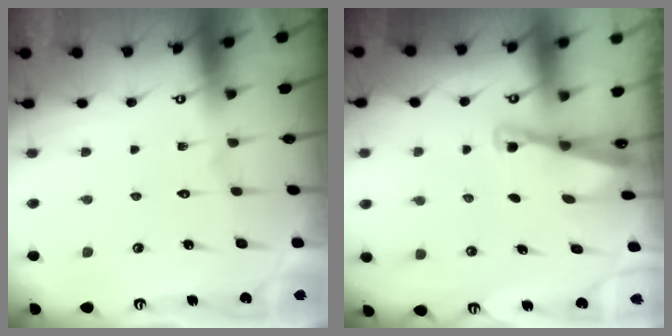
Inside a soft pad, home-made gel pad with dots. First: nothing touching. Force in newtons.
{"total": 1.9, "press": 1.9, "slide": 0.4}